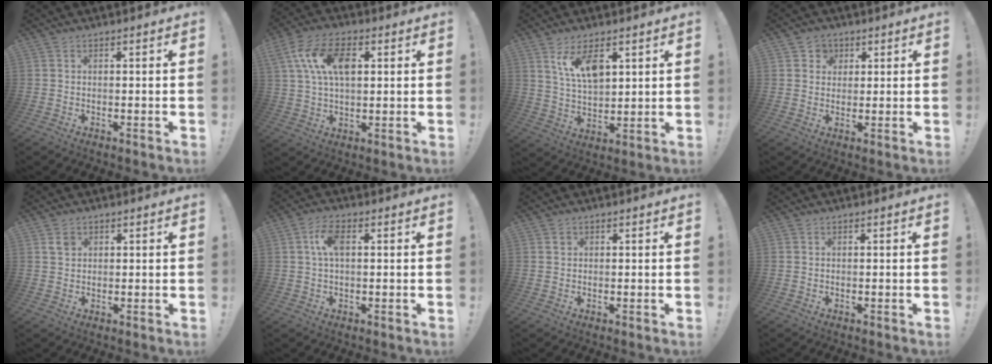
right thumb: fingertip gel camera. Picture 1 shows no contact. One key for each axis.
{"total": 13.4, "fx": 4.0, "fy": 7.8, "fz": 10.1, "tx": -0.183, "ty": 0.005, "tz": 0.073}
{"total": 10.1, "fx": 5.5, "fy": 4.9, "fz": 6.9, "tx": -0.124, "ty": -0.021, "tz": 0.102}
{"total": 4.5, "fx": 1.6, "fy": 4.2, "fz": 0.8, "tx": -0.008, "ty": -0.008, "tz": 0.029}
{"total": 2.7, "fx": 1.4, "fy": 2.0, "fz": 1.1, "tx": -0.016, "ty": 0.000, "tz": 0.026}
{"total": 5.9, "fx": 1.1, "fy": 2.8, "fz": 5.0, "tx": -0.092, "ty": 0.009, "tz": 0.019}
{"total": 1.1, "fx": 0.6, "fy": 0.9, "fz": 0.2, "tx": 0.005, "ty": -0.001, "tz": 0.009}
{"total": 0.0}